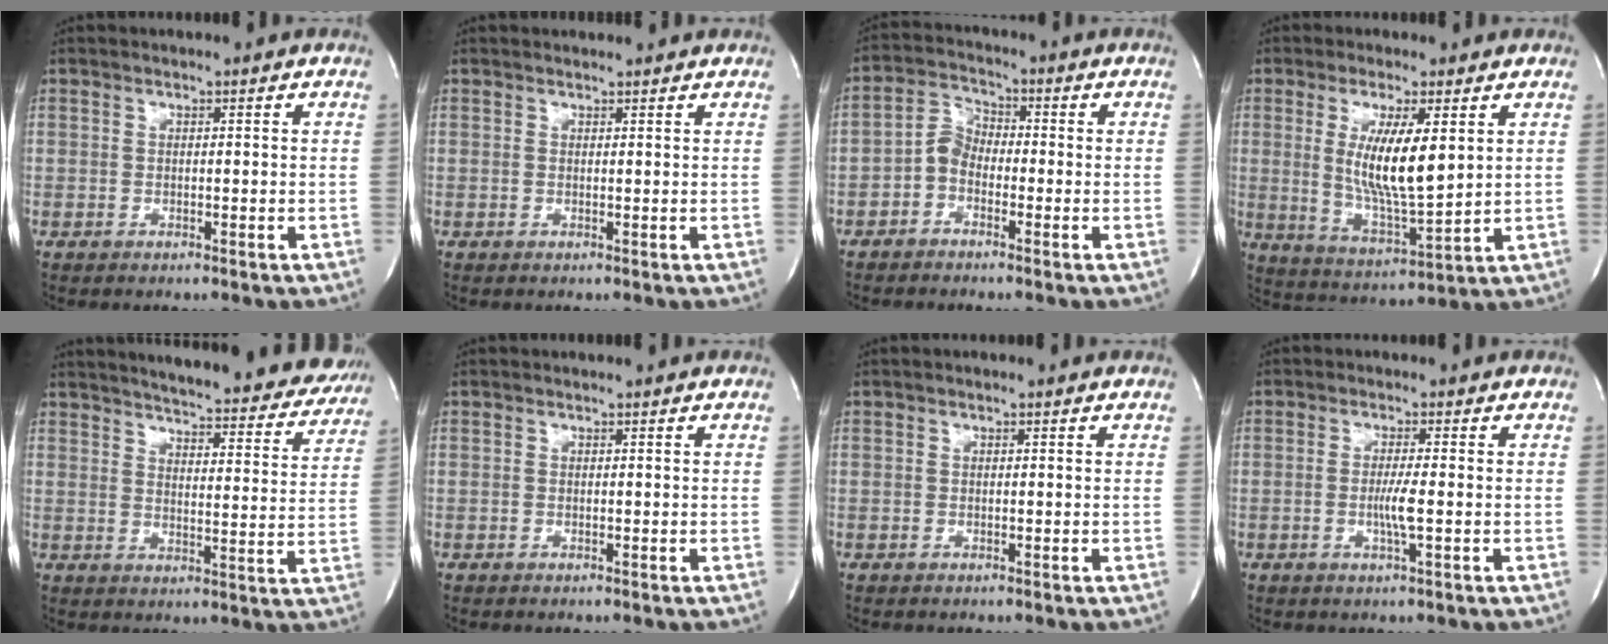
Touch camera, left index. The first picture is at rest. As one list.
[{"total": 2.2, "force": [2.1, 0.2, 0.3], "torque": [-0.016, 0.009, 0.024]}, {"total": 4.1, "force": [-2.0, 2.8, 2.3], "torque": [-0.050, 0.007, -0.045]}, {"total": 10.4, "force": [2.2, 1.9, 10.0], "torque": [-0.199, -0.027, 0.045]}, {"total": 28.0, "force": [25.6, 5.0, 10.0], "torque": [-0.157, -0.074, 0.302]}, {"total": 0.0}, {"total": 0.0}, {"total": 2.8, "force": [-0.8, -0.4, 2.7], "torque": [-0.059, -0.012, -0.012]}]